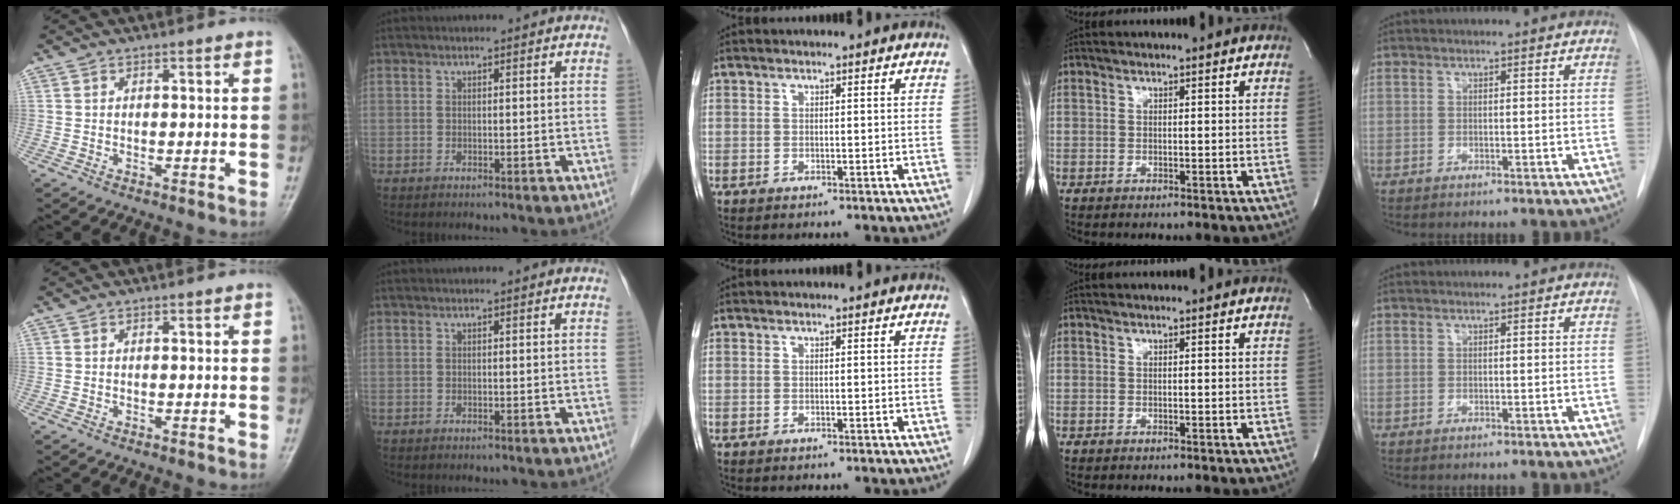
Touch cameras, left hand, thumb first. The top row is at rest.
{}